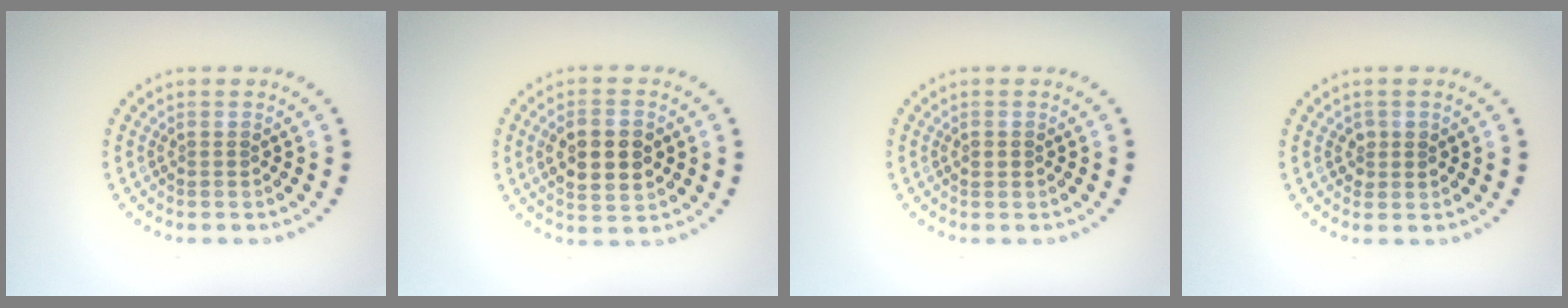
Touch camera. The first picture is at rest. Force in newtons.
{"total": 5.2, "press": 5.2, "slide": 0.5}
{"total": 0.9, "press": 0.9, "slide": 0.1}
{"total": 1.1, "press": 1.1, "slide": 0.3}